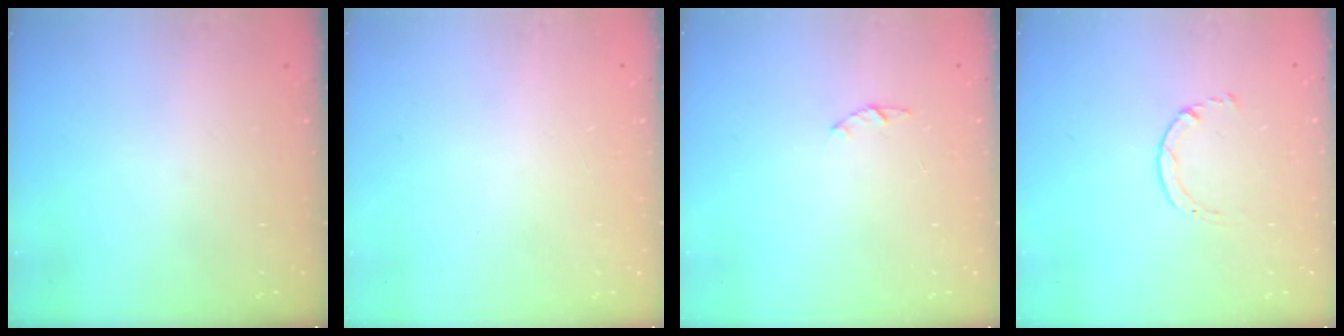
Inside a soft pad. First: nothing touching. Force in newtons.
{"total": 2.6, "press": 2.6, "slide": 0.2}
{"total": 1.0, "press": 0.9, "slide": 0.3}
{"total": 1.7, "press": 1.6, "slide": 0.2}